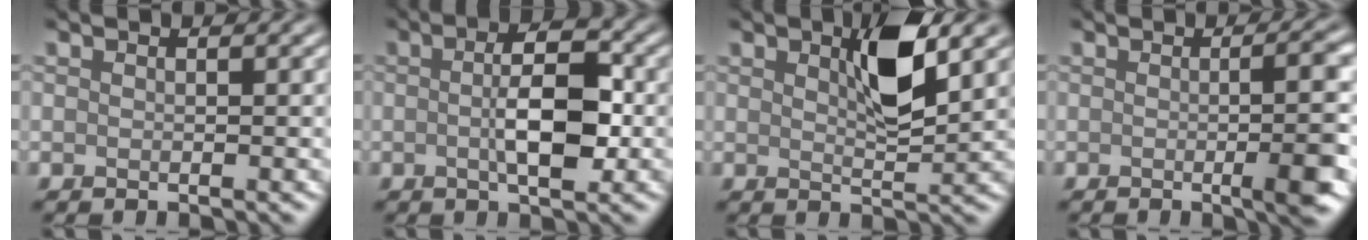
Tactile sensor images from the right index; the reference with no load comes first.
{"total": 5.4, "force": [-0.4, 2.1, 4.9], "torque": [-0.088, 0.004, -0.010]}
{"total": 5.0, "force": [1.8, 1.7, 4.4], "torque": [-0.074, 0.004, 0.029]}
{"total": 5.4, "force": [-0.6, 1.3, 5.2], "torque": [-0.059, 0.001, -0.008]}